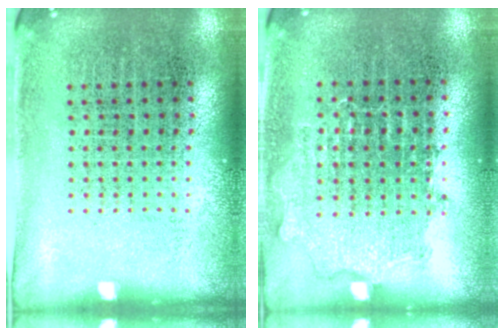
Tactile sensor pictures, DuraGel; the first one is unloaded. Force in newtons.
{"total": 0.8, "press": 0.7, "slide": 0.2}